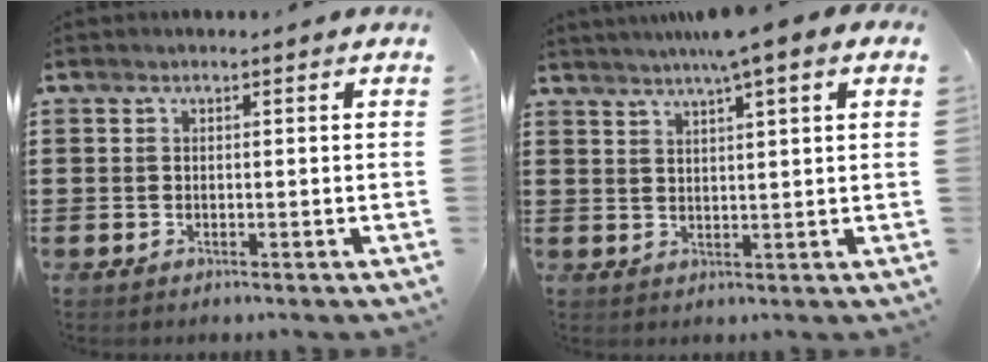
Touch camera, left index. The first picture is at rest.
{"total": 4.9, "force": [3.5, -0.3, 3.4], "torque": [-0.074, 0.000, 0.061]}